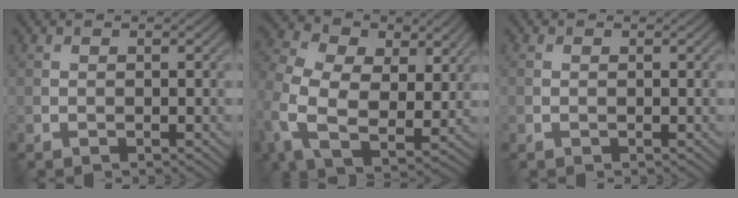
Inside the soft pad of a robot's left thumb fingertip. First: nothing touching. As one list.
[{"total": 11.8, "force": [1.5, 8.5, 8.1], "torque": [-0.214, -0.010, 0.024]}, {"total": 0.6, "force": [0.0, 0.4, 0.4], "torque": [-0.012, 0.001, 0.001]}]